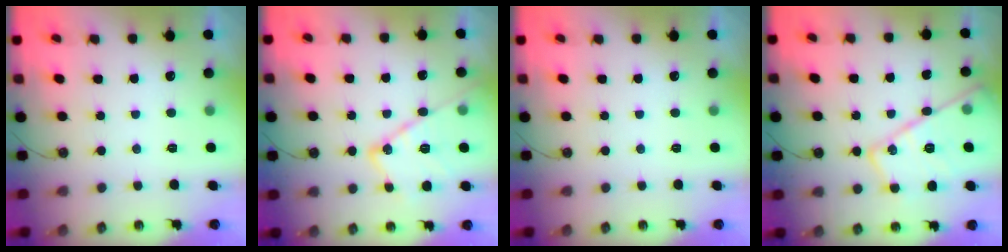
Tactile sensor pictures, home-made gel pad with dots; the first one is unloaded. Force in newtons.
{"total": 16.6, "press": 16.5, "slide": 1.4}
{"total": 0.0}
{"total": 19.1, "press": 19.0, "slide": 1.4}